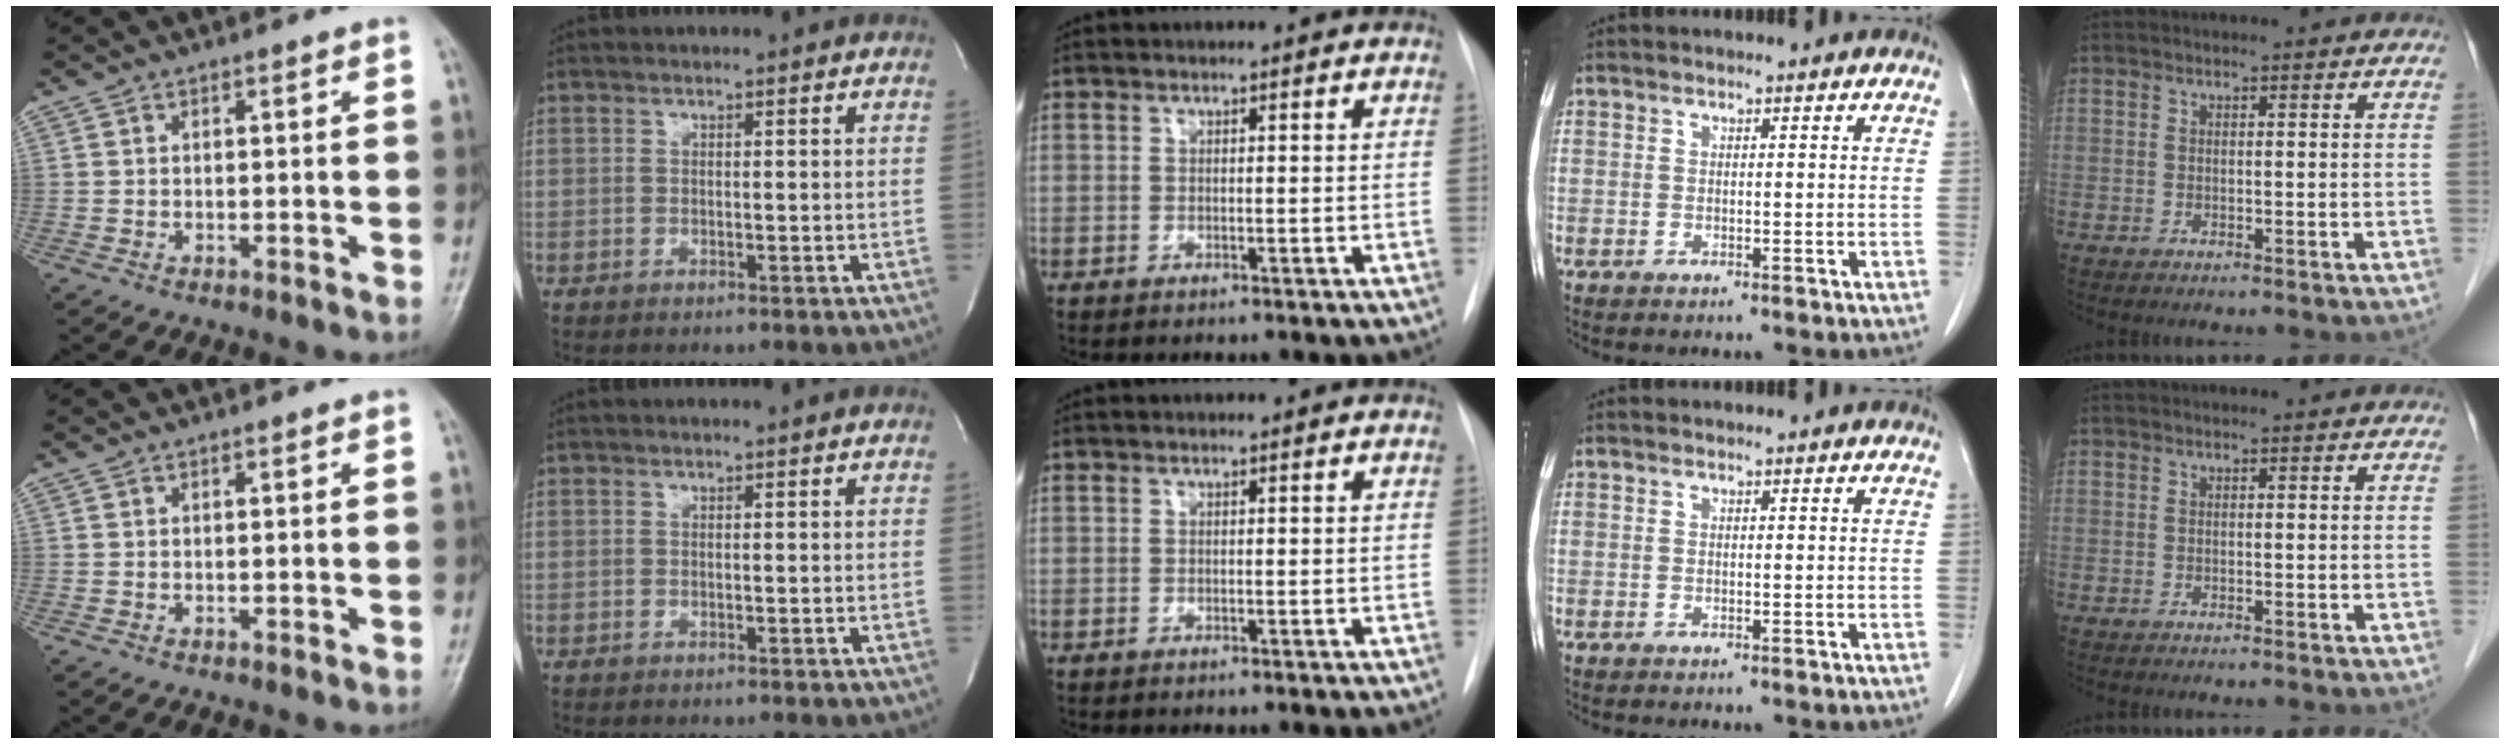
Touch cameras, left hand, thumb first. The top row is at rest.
{}